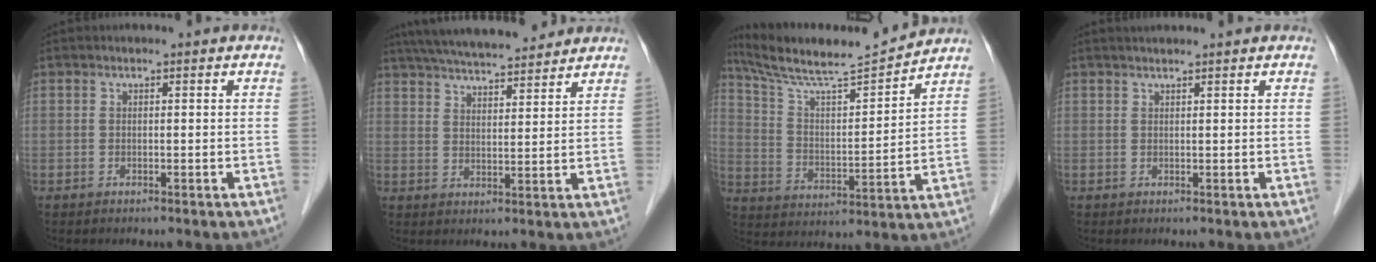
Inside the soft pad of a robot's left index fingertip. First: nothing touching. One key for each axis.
{"total": 15.6, "fx": 13.9, "fy": 2.5, "fz": 6.6, "tx": -0.117, "ty": 0.033, "tz": 0.215}
{"total": 14.8, "fx": 13.9, "fy": -0.4, "fz": 5.2, "tx": -0.103, "ty": 0.003, "tz": 0.238}
{"total": 3.1, "fx": 2.8, "fy": -0.2, "fz": 1.4, "tx": -0.015, "ty": 0.024, "tz": 0.043}